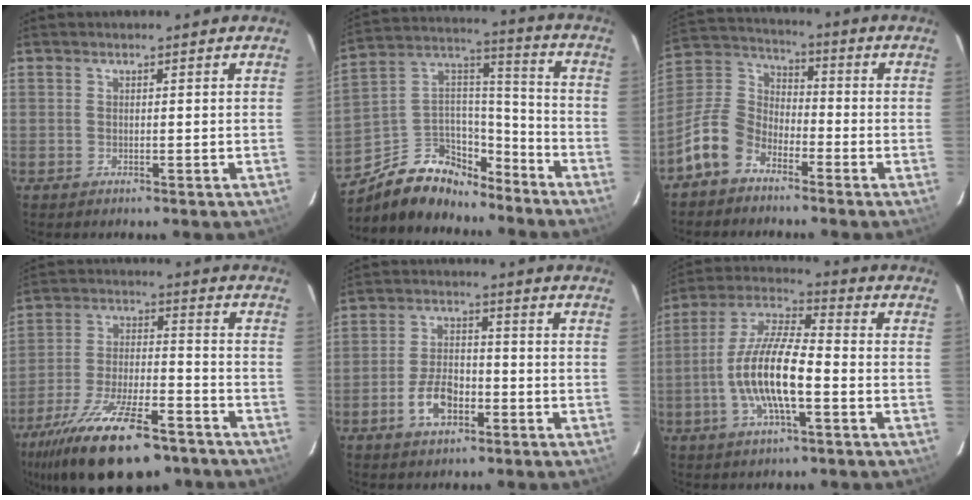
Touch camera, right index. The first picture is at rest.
{"total": 16.4, "force": [-12.1, 8.9, 6.6], "torque": [-0.149, 0.060, -0.192]}
{"total": 10.1, "force": [-6.5, 6.2, 4.5], "torque": [-0.109, 0.029, -0.136]}
{"total": 22.0, "force": [-15.8, 7.4, 13.5], "torque": [-0.262, -0.043, -0.250]}
{"total": 7.5, "force": [-3.5, 4.2, 5.2], "torque": [-0.108, 0.008, -0.057]}
{"total": 13.8, "force": [-3.8, 3.8, 12.8], "torque": [-0.259, -0.001, -0.075]}